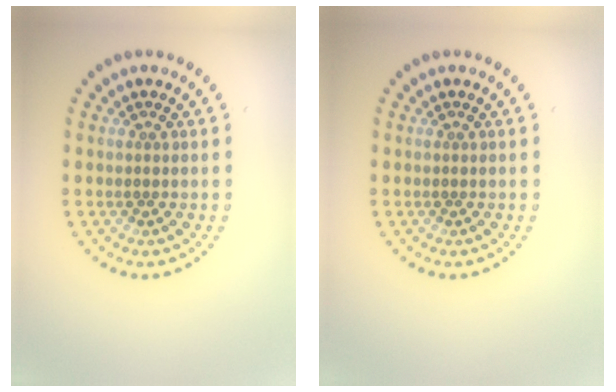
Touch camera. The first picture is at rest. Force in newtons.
{"total": 0.0}